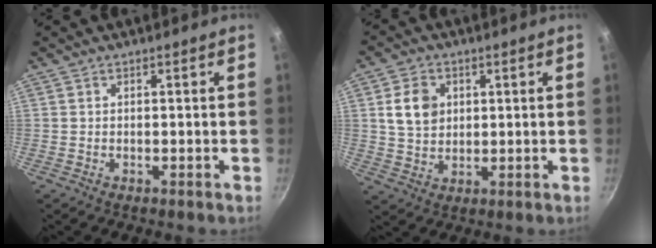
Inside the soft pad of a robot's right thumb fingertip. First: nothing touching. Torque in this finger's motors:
{"motor_torque": [0.13, 0.26, 0.72, 0.35, 0.01]}